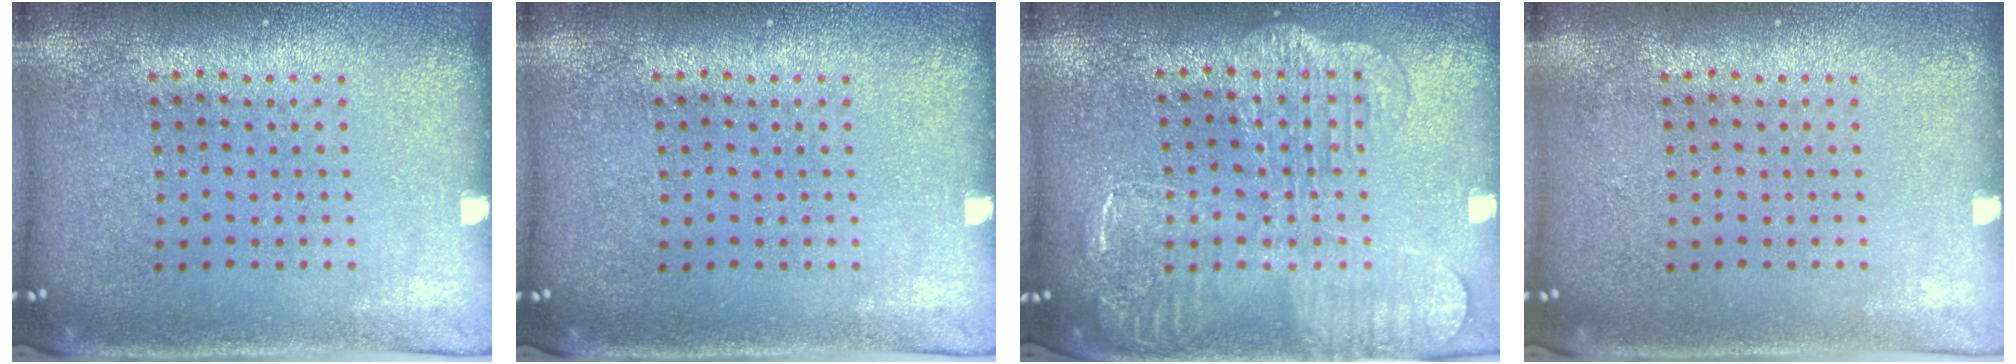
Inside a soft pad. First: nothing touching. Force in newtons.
{"total": 0.0}
{"total": 2.3, "press": 2.2, "slide": 0.4}
{"total": 0.0}